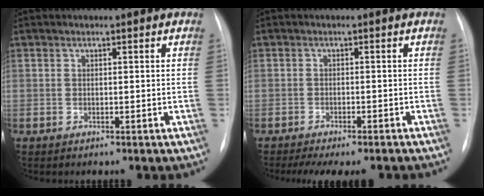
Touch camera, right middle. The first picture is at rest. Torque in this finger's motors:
{"motor_torque": [0.19, -0.16, 0.10, 0.04]}